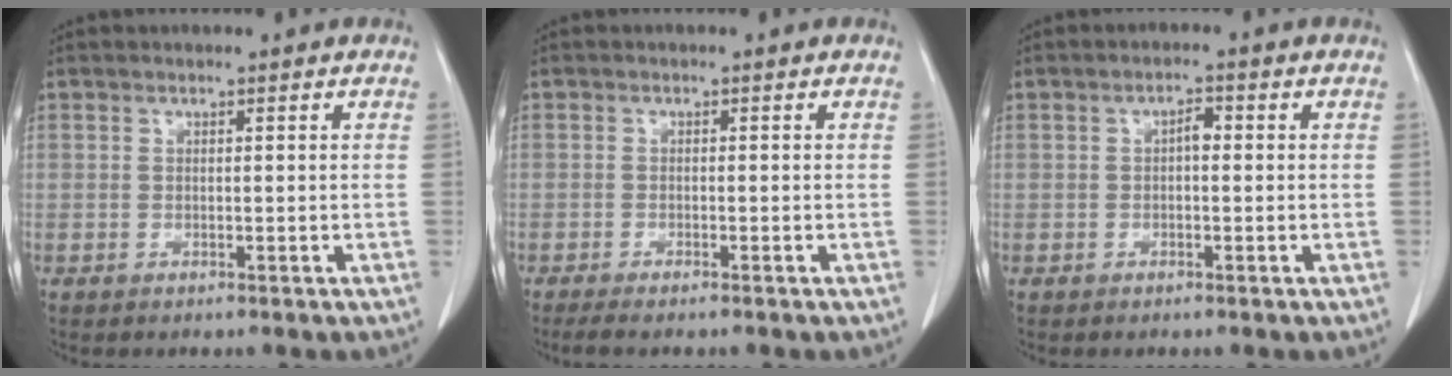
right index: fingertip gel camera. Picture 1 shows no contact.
{"total": 3.3, "force": [-2.7, 0.2, 1.8], "torque": [-0.025, -0.006, -0.038]}
{"total": 1.8, "force": [0.0, 0.8, 1.6], "torque": [-0.023, 0.006, -0.002]}